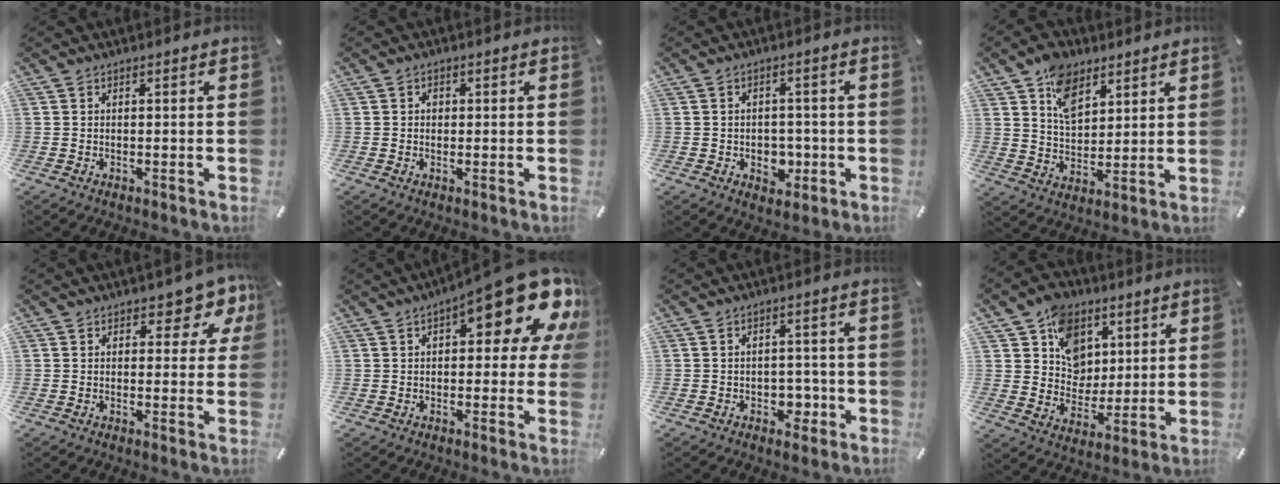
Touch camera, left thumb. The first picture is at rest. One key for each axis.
{"total": 1.3, "fx": 0.1, "fy": 1.2, "fz": 0.5, "tx": -0.004, "ty": 0.003, "tz": -0.003}
{"total": 5.2, "fx": -1.1, "fy": 4.3, "fz": 2.7, "tx": -0.023, "ty": -0.001, "tz": -0.020}
{"total": 9.7, "fx": 5.7, "fy": 6.4, "fz": 4.5, "tx": -0.086, "ty": -0.012, "tz": 0.107}
{"total": 6.3, "fx": 3.4, "fy": 3.7, "fz": 3.7, "tx": -0.028, "ty": -0.025, "tz": 0.050}
{"total": 19.1, "fx": 9.1, "fy": 7.9, "fz": 14.9, "tx": -0.187, "ty": -0.061, "tz": 0.150}
{"total": 4.5, "fx": -1.2, "fy": 3.7, "fz": 2.3, "tx": -0.024, "ty": 0.000, "tz": -0.022}
{"total": 11.4, "fx": 4.7, "fy": 9.8, "fz": 3.5, "tx": -0.070, "ty": -0.019, "tz": 0.092}